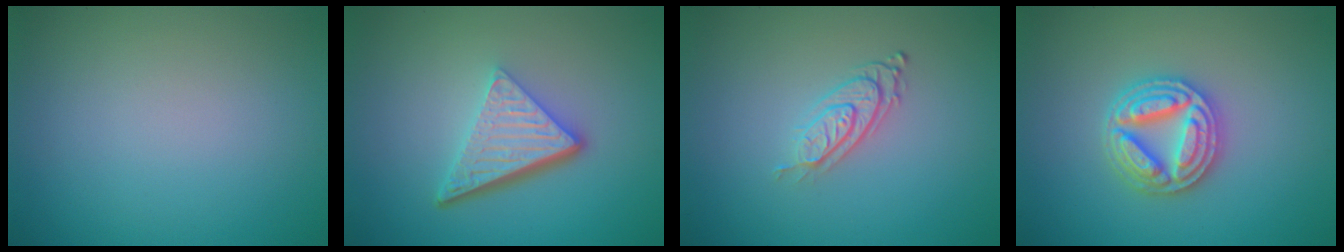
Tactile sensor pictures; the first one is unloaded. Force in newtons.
{"total": 5.5, "press": 3.8, "slide": 4.0}
{"total": 2.9, "press": 1.9, "slide": 2.1}
{"total": 5.0, "press": 5.0, "slide": 0.8}